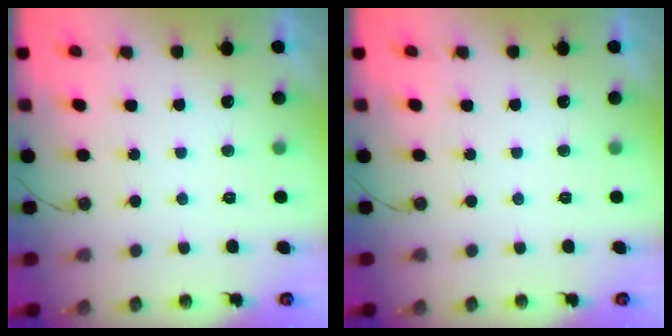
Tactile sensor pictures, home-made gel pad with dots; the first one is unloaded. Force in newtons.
{"total": 0.0}